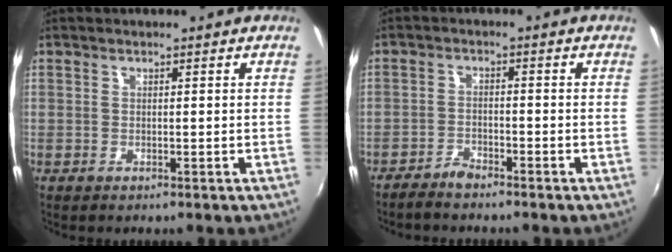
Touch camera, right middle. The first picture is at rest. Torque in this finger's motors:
{"motor_torque": [-0.19, -0.09, -0.02, -0.01]}